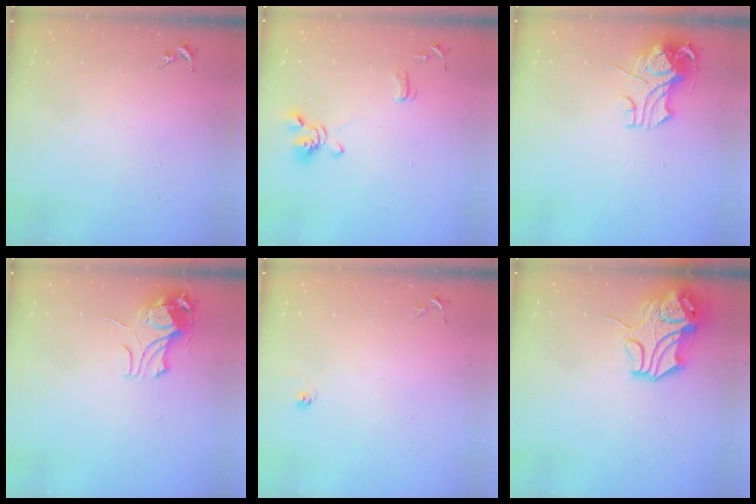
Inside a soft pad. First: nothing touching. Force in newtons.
{"total": 11.5, "press": 11.4, "slide": 1.6}
{"total": 10.7, "press": 10.6, "slide": 1.8}
{"total": 10.8, "press": 10.8, "slide": 1.2}
{"total": 5.1, "press": 5.0, "slide": 0.4}
{"total": 14.0, "press": 13.8, "slide": 2.1}